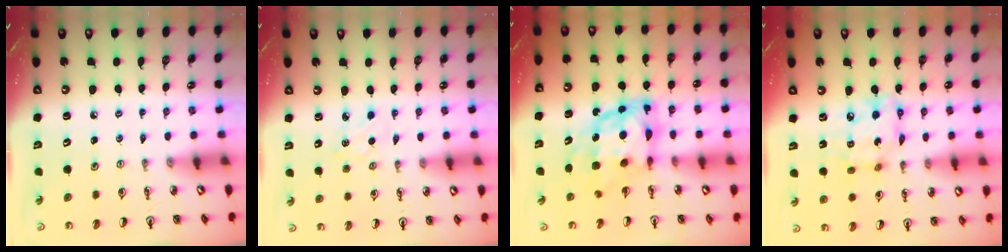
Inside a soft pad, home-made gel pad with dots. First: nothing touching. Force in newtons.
{"total": 4.2, "press": 4.2, "slide": 0.6}
{"total": 9.8, "press": 9.8, "slide": 0.9}
{"total": 10.2, "press": 10.1, "slide": 0.7}